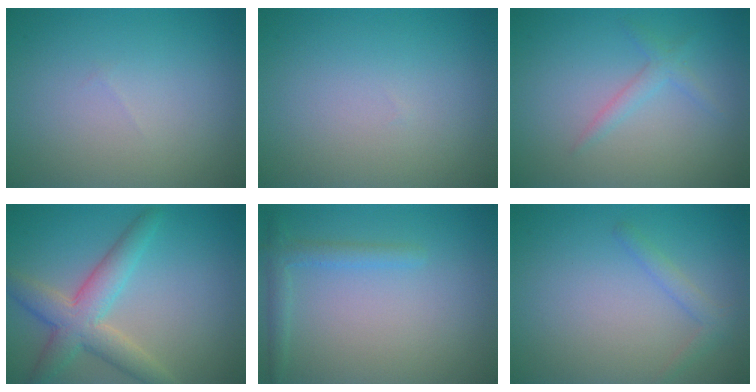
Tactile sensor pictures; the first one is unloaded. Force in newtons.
{"total": 0.0}
{"total": 1.4, "press": 1.4, "slide": 0.1}
{"total": 5.1, "press": 5.1, "slide": 0.3}
{"total": 1.9, "press": 1.8, "slide": 0.2}
{"total": 1.4, "press": 1.4, "slide": 0.1}